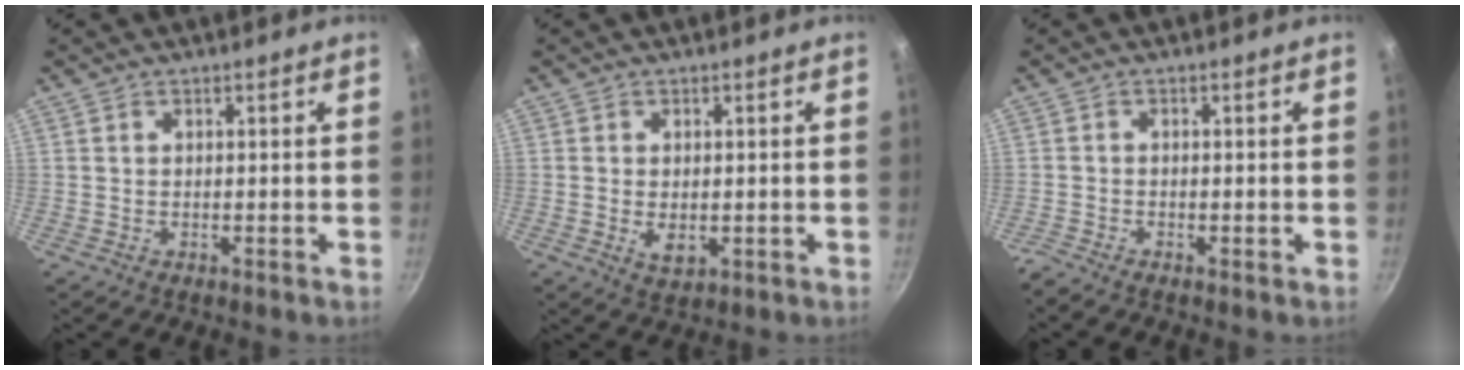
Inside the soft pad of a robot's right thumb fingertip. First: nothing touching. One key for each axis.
{"total": 3.6, "fx": -0.4, "fy": 2.3, "fz": 2.8, "tx": -0.046, "ty": -0.010, "tz": -0.001}
{"total": 1.5, "fx": -1.2, "fy": 0.2, "fz": 0.8, "tx": -0.031, "ty": 0.005, "tz": -0.031}